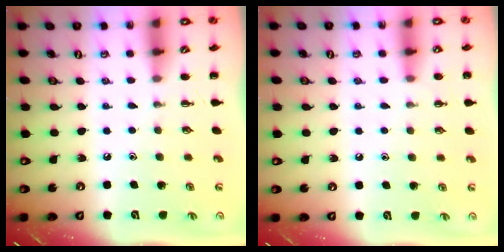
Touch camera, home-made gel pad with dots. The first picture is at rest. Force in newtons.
{"total": 5.6, "press": 5.3, "slide": 2.0}